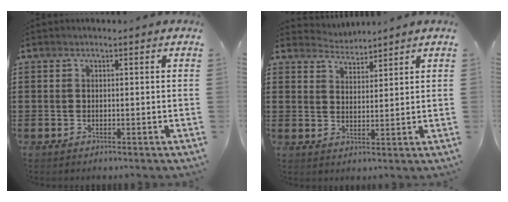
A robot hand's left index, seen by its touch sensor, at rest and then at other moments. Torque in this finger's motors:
{"motor_torque": [-0.47, -0.10, -0.09, -0.05]}